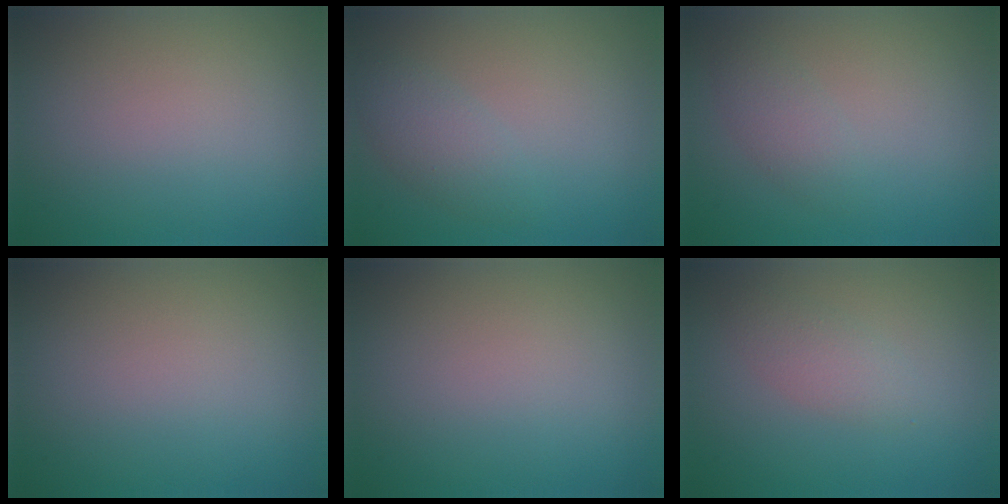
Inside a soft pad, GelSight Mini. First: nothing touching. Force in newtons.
{"total": 2.3, "press": 2.3, "slide": 0.1}
{"total": 1.7, "press": 1.7, "slide": 0.0}
{"total": 0.0}
{"total": 0.0}
{"total": 1.9, "press": 1.9, "slide": 0.1}